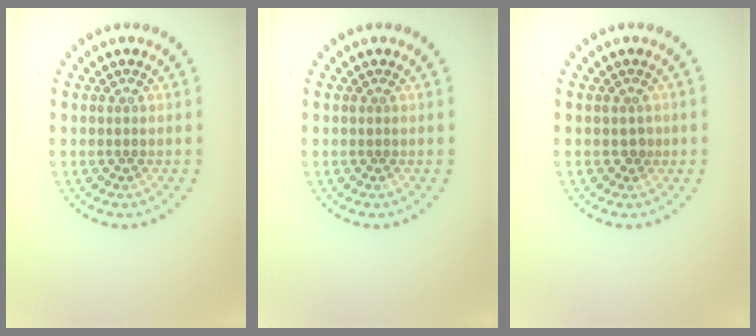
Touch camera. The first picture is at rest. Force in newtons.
{"total": 0.0}
{"total": 0.9, "press": 0.7, "slide": 0.6}